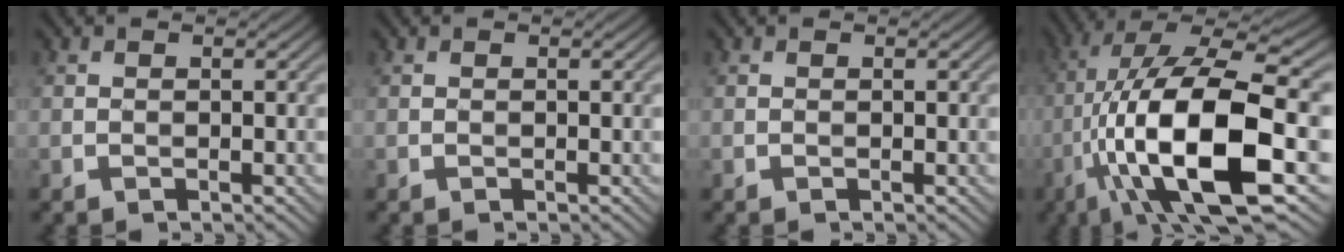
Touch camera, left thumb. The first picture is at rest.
{"total": 0.0}
{"total": 0.0}
{"total": 17.8, "force": [-4.5, 6.3, 16.1], "torque": [-0.320, 0.001, -0.069]}